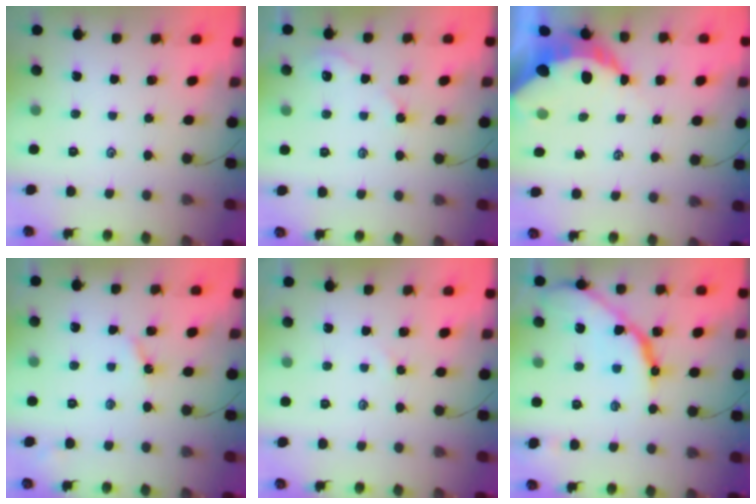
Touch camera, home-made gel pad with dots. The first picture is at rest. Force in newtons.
{"total": 2.5, "press": 2.4, "slide": 0.4}
{"total": 9.1, "press": 9.1, "slide": 0.7}
{"total": 3.4, "press": 3.4, "slide": 0.5}
{"total": 1.7, "press": 1.7, "slide": 0.3}
{"total": 13.5, "press": 13.4, "slide": 1.2}